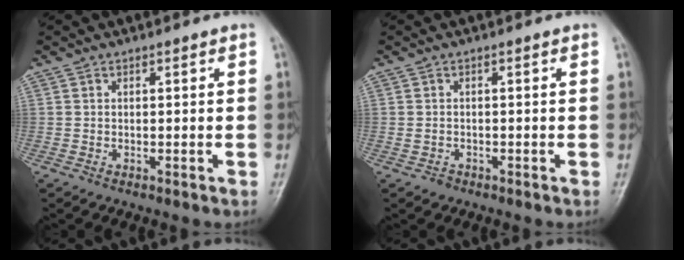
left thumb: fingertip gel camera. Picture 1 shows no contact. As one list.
[{"total": 1.2, "force": [-0.8, 0.9, 0.1], "torque": [0.002, 0.006, -0.012]}]